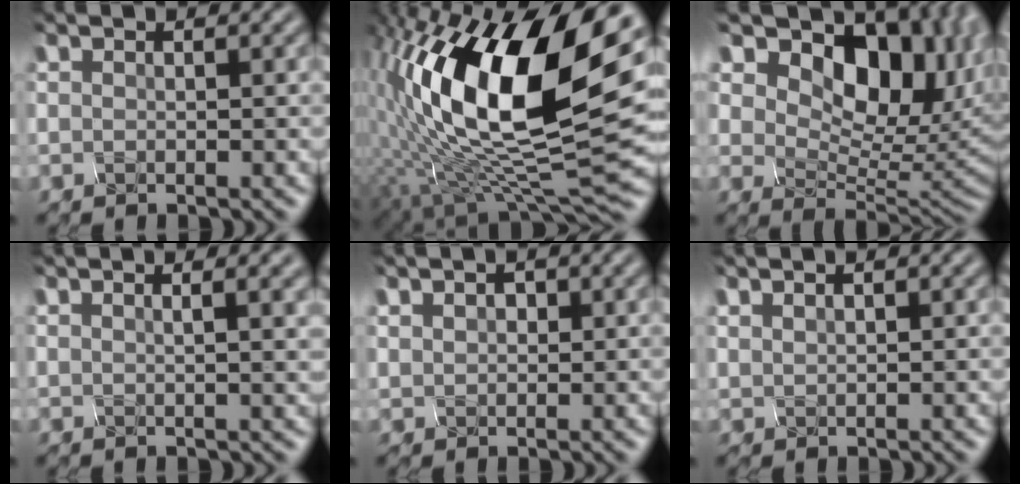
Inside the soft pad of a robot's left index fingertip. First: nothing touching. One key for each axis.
{"total": 18.1, "fx": 1.7, "fy": 7.1, "fz": 16.6, "tx": -0.318, "ty": 0.001, "tz": 0.031}
{"total": 13.3, "fx": 5.1, "fy": 8.5, "fz": 8.9, "tx": -0.133, "ty": 0.007, "tz": 0.099}
{"total": 3.8, "fx": 2.2, "fy": 1.2, "fz": 2.8, "tx": -0.021, "ty": 0.025, "tz": 0.011}
{"total": 1.2, "fx": 0.5, "fy": 0.8, "fz": 0.7, "tx": -0.030, "ty": 0.003, "tz": 0.028}
{"total": 0.7, "fx": 0.6, "fy": 0.0, "fz": 0.3, "tx": -0.012, "ty": 0.003, "tz": 0.021}